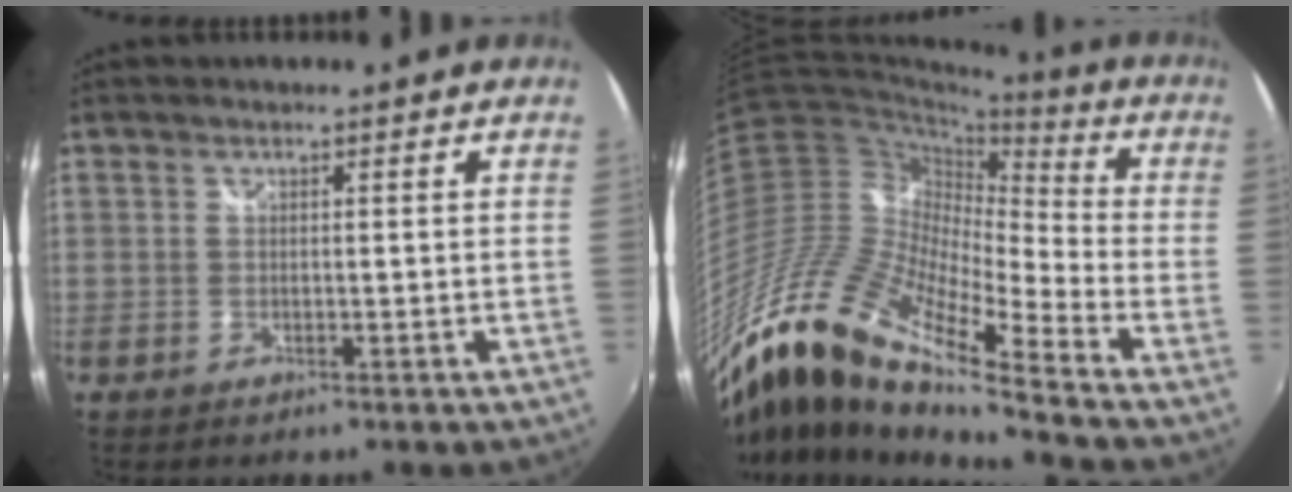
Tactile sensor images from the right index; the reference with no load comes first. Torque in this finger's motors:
{"motor_torque": [-0.59, -1.29, -0.24, -0.19]}